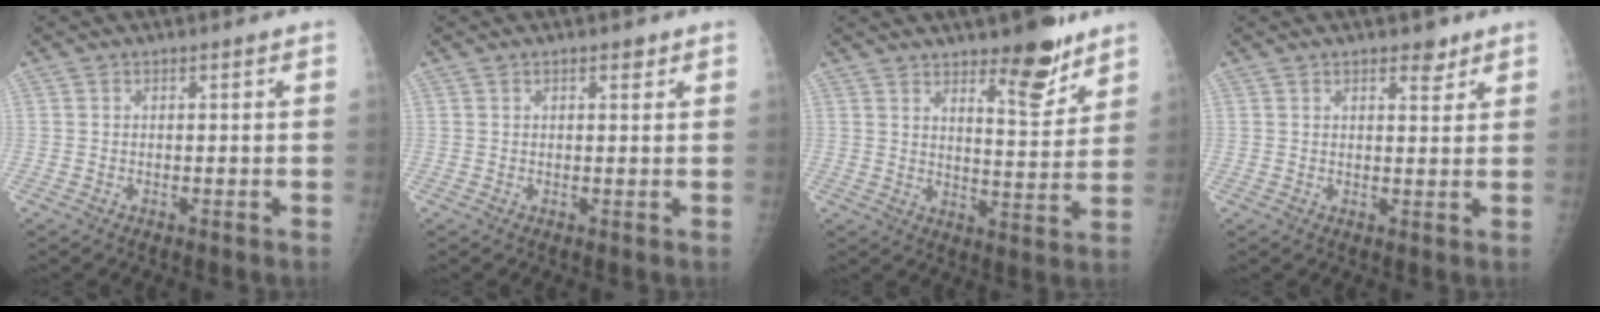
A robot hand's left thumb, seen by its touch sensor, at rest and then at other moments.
{"total": 1.4, "force": [0.9, 0.6, 0.9], "torque": [-0.006, -0.002, 0.010]}
{"total": 10.4, "force": [7.3, 3.3, 6.7], "torque": [-0.070, -0.056, 0.111]}
{"total": 3.2, "force": [2.2, 1.5, 1.8], "torque": [-0.010, -0.012, 0.031]}